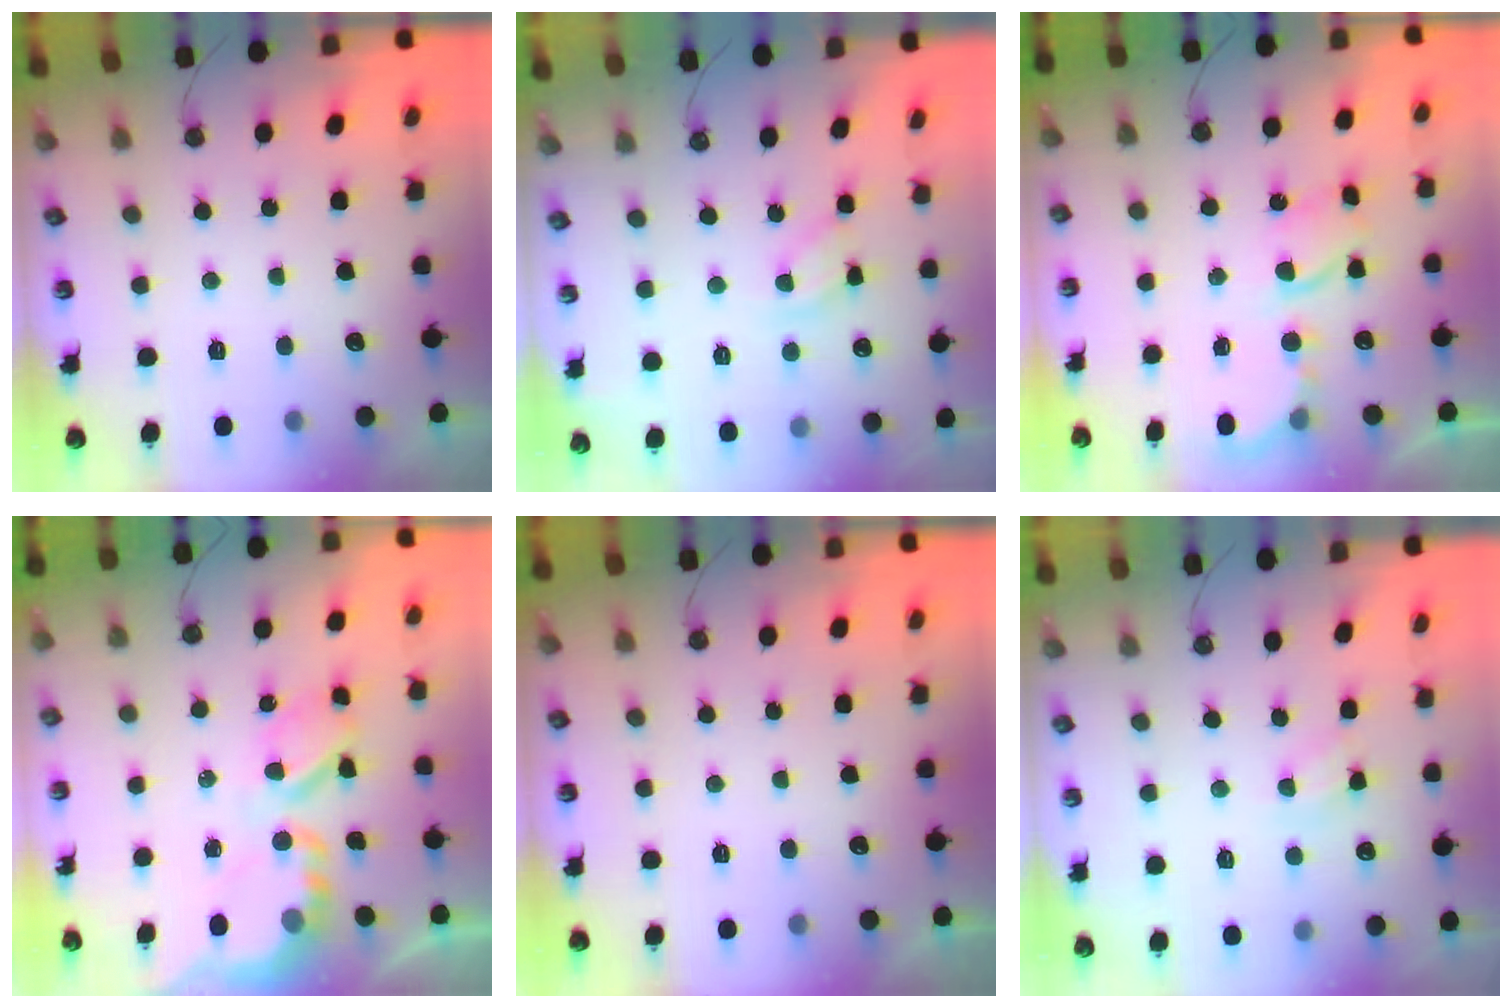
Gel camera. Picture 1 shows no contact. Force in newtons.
{"total": 9.5, "press": 9.5, "slide": 0.6}
{"total": 6.4, "press": 6.4, "slide": 0.3}
{"total": 8.3, "press": 8.2, "slide": 0.7}
{"total": 0.0}
{"total": 4.0, "press": 3.9, "slide": 0.6}